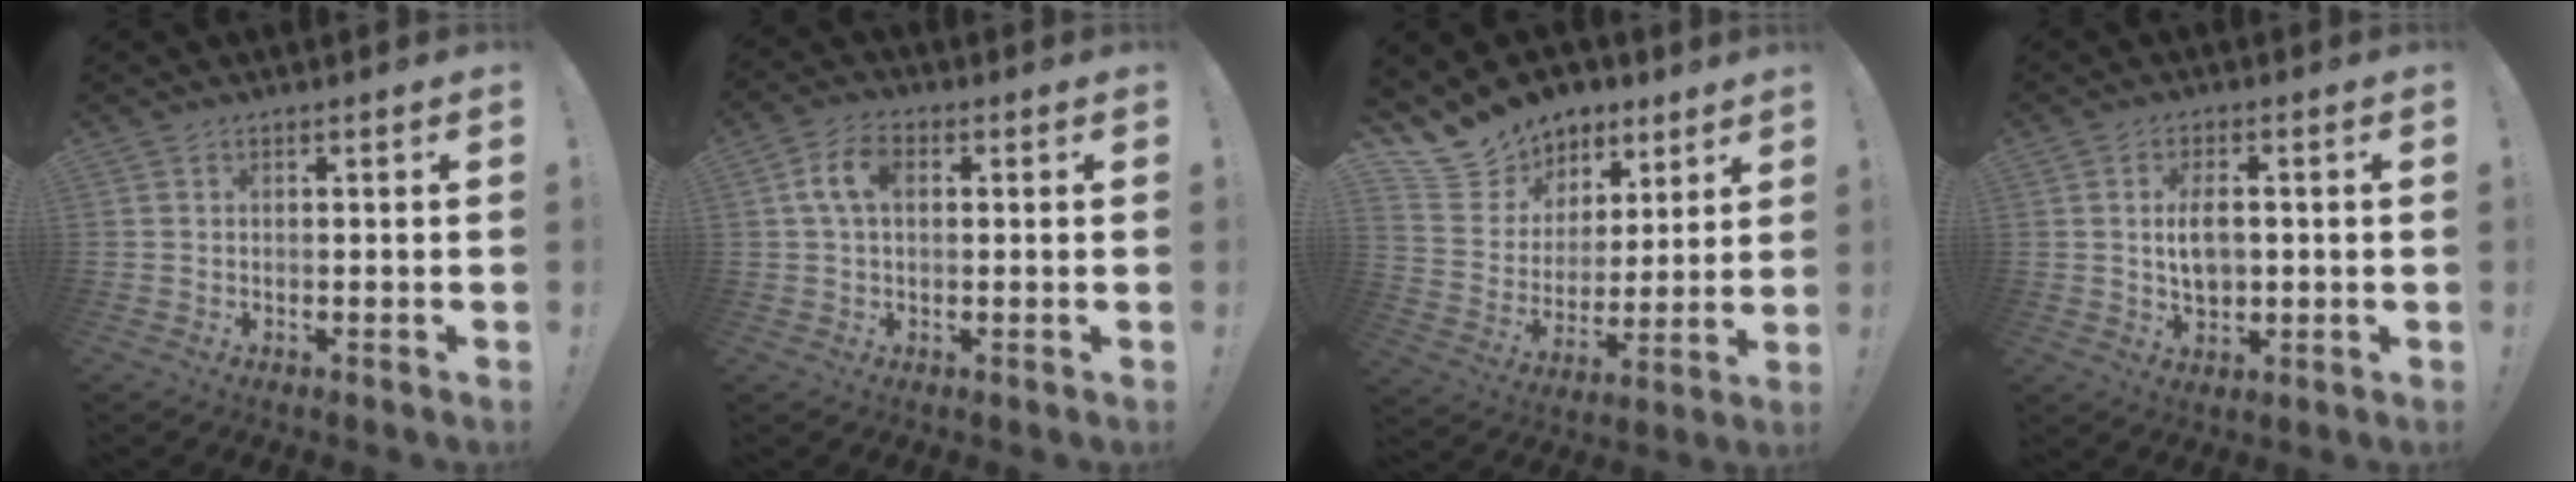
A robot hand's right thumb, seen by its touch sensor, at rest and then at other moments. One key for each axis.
{"total": 7.8, "fx": 1.6, "fy": 4.9, "fz": 5.8, "tx": -0.112, "ty": 0.012, "tz": 0.031}
{"total": 12.8, "fx": 9.6, "fy": 8.3, "fz": 1.7, "tx": -0.040, "ty": -0.078, "tz": 0.192}
{"total": 4.9, "fx": 0.4, "fy": 2.8, "fz": 4.0, "tx": -0.069, "ty": -0.001, "tz": 0.003}